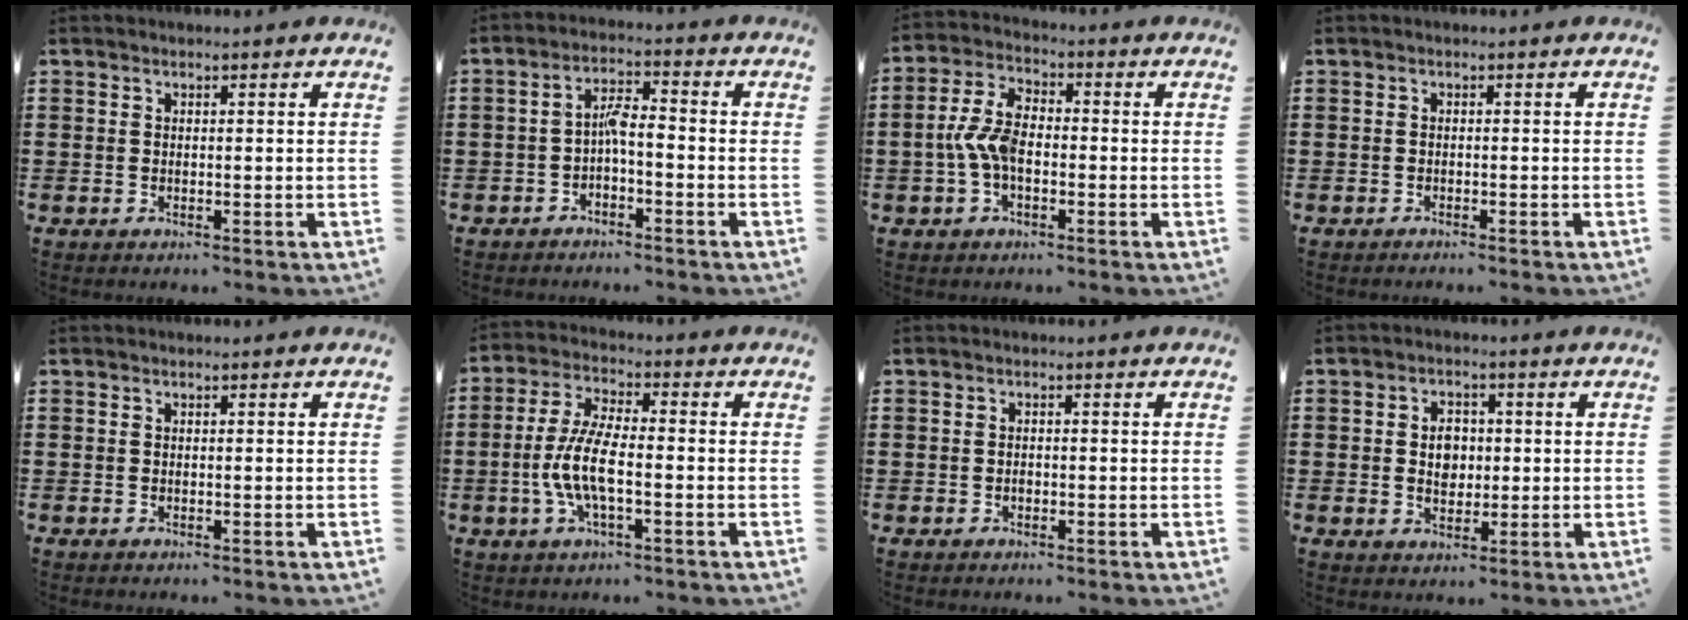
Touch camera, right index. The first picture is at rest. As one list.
[{"total": 3.4, "force": [-1.4, 1.0, 2.9], "torque": [-0.057, 0.012, -0.029]}, {"total": 6.2, "force": [-1.5, 3.4, 5.0], "torque": [-0.128, -0.003, -0.036]}, {"total": 0.7, "force": [-0.7, -0.1, 0.0], "torque": [-0.001, -0.001, -0.013]}, {"total": 0.0}, {"total": 7.7, "force": [-2.1, 2.4, 7.0], "torque": [-0.168, -0.011, -0.048]}, {"total": 0.7, "force": [-0.3, 0.7, 0.2], "torque": [-0.006, 0.001, -0.005]}, {"total": 3.9, "force": [0.2, 2.9, 2.7], "torque": [-0.052, 0.010, -0.002]}]